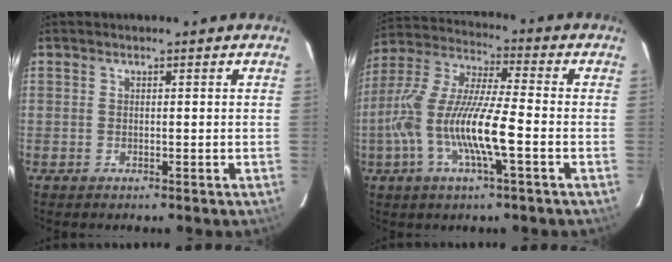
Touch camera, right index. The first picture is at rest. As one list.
[{"total": 15.3, "force": [-4.4, 2.2, 14.5], "torque": [-0.291, -0.005, -0.088]}]